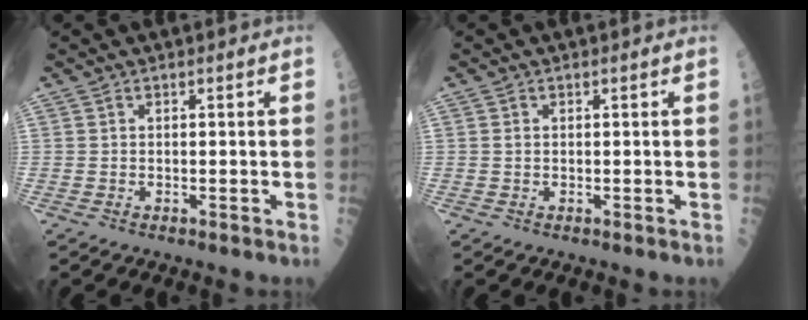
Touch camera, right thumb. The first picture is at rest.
{"total": 0.7, "force": [0.2, 0.5, 0.4], "torque": [-0.009, 0.002, 0.005]}